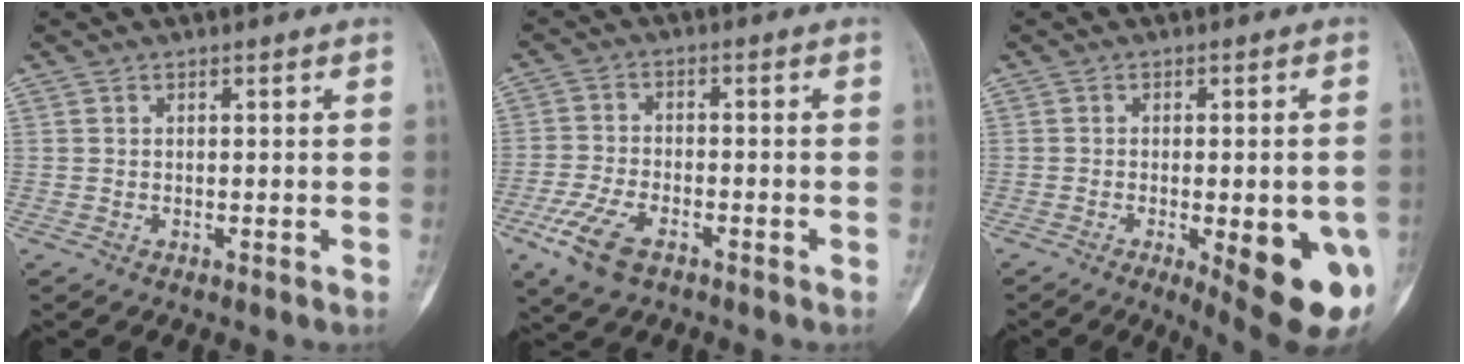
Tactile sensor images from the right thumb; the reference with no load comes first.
{"total": 8.7, "force": [-4.7, 4.5, 5.8], "torque": [-0.121, 0.008, -0.090]}
{"total": 15.5, "force": [-4.8, 5.2, 13.8], "torque": [-0.129, -0.001, -0.044]}